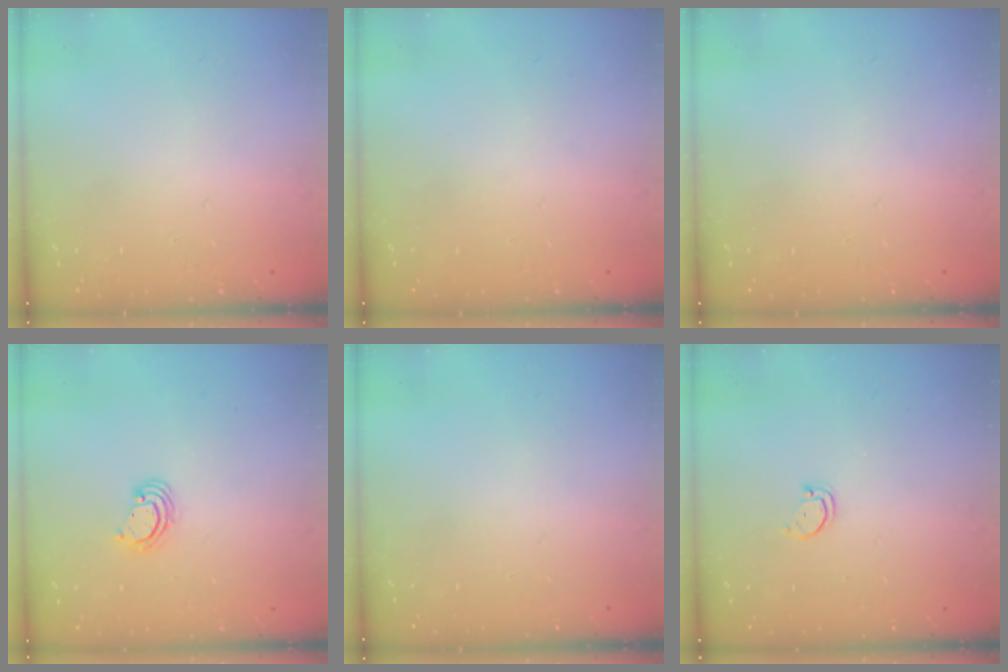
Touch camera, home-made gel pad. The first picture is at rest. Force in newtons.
{"total": 0.0}
{"total": 0.0}
{"total": 2.8, "press": 2.8, "slide": 0.2}
{"total": 0.0}
{"total": 1.8, "press": 1.8, "slide": 0.1}